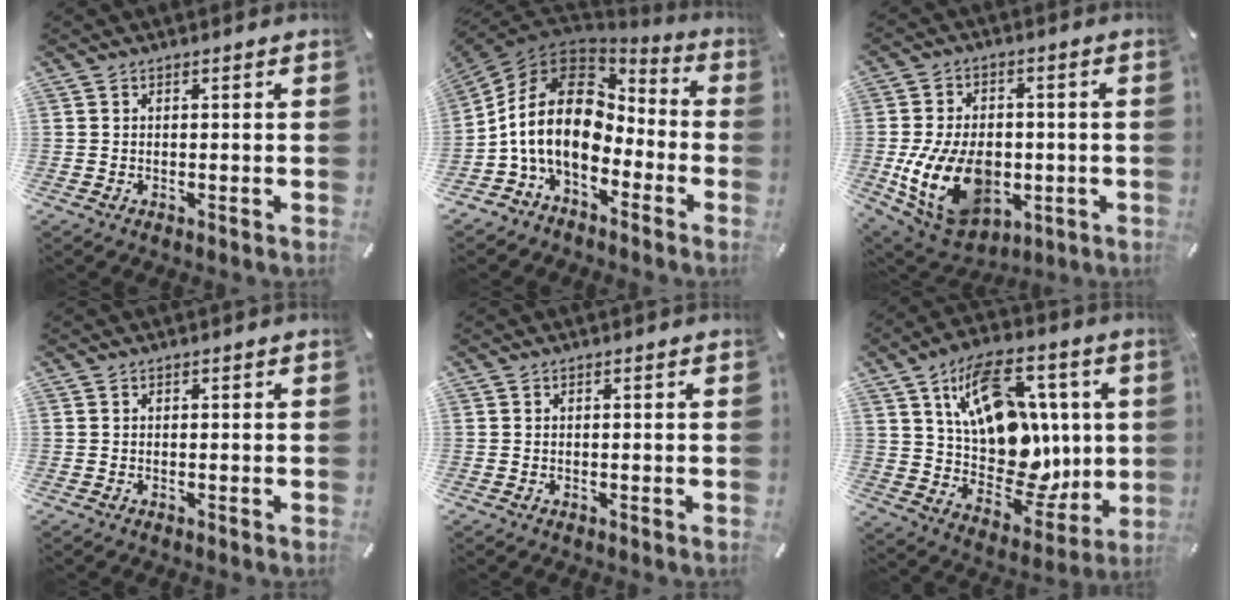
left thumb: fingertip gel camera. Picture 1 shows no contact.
{"total": 18.5, "force": [-1.9, 13.1, 13.0], "torque": [-0.276, 0.018, -0.037]}
{"total": 17.3, "force": [-3.2, 12.0, 12.1], "torque": [-0.242, 0.005, -0.047]}
{"total": 0.0}
{"total": 0.0}
{"total": 19.7, "force": [7.0, 13.3, 12.8], "torque": [-0.218, -0.039, 0.128]}